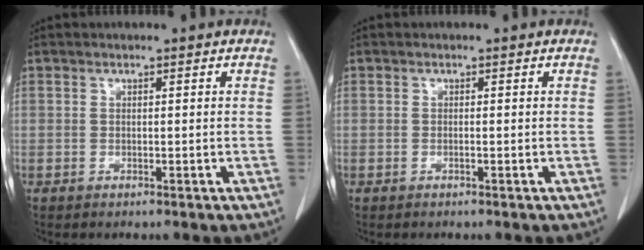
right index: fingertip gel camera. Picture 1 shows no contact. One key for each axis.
{"total": 0.0}